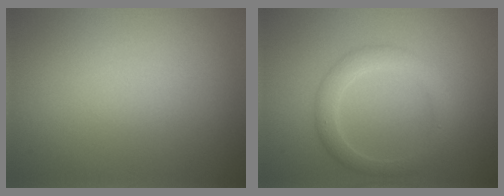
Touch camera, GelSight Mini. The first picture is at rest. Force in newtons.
{"total": 2.8, "press": 2.8, "slide": 0.0}